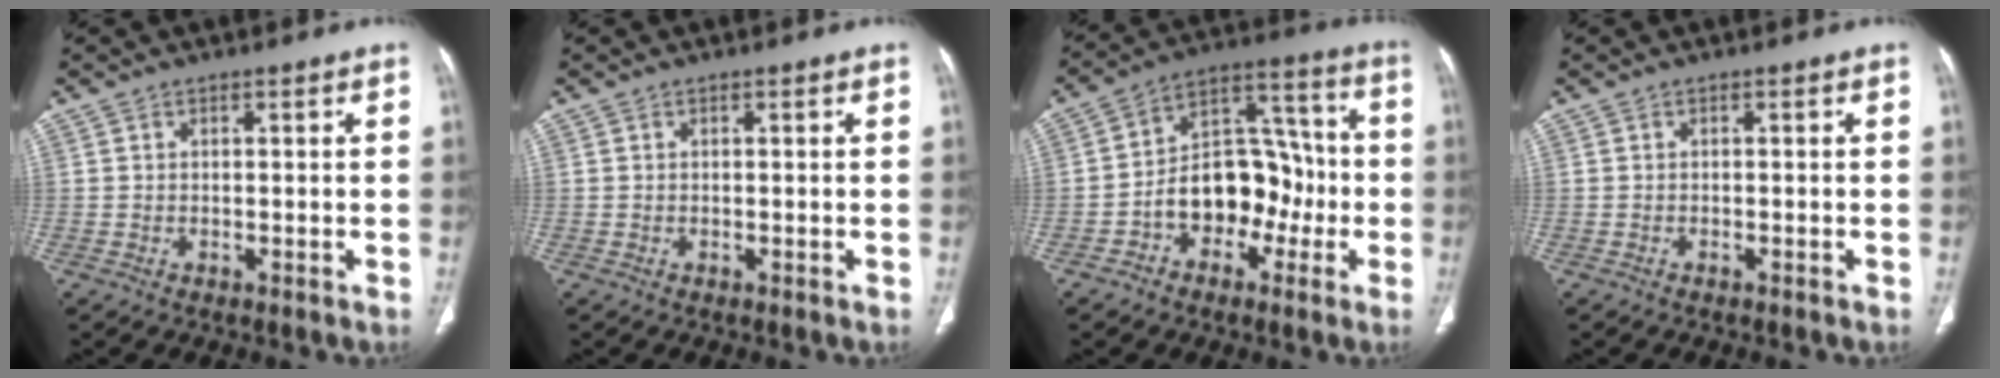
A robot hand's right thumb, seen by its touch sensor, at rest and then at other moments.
{"total": 0.0}
{"total": 14.4, "force": [-4.0, 9.8, 9.8], "torque": [-0.110, 0.059, -0.068]}
{"total": 0.6, "force": [-0.5, 0.1, 0.4], "torque": [-0.011, 0.001, -0.003]}